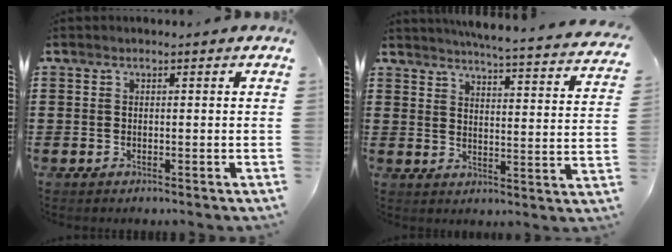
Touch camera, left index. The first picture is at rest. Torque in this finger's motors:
{"motor_torque": [2.14, 0.00, 0.27, 0.07]}